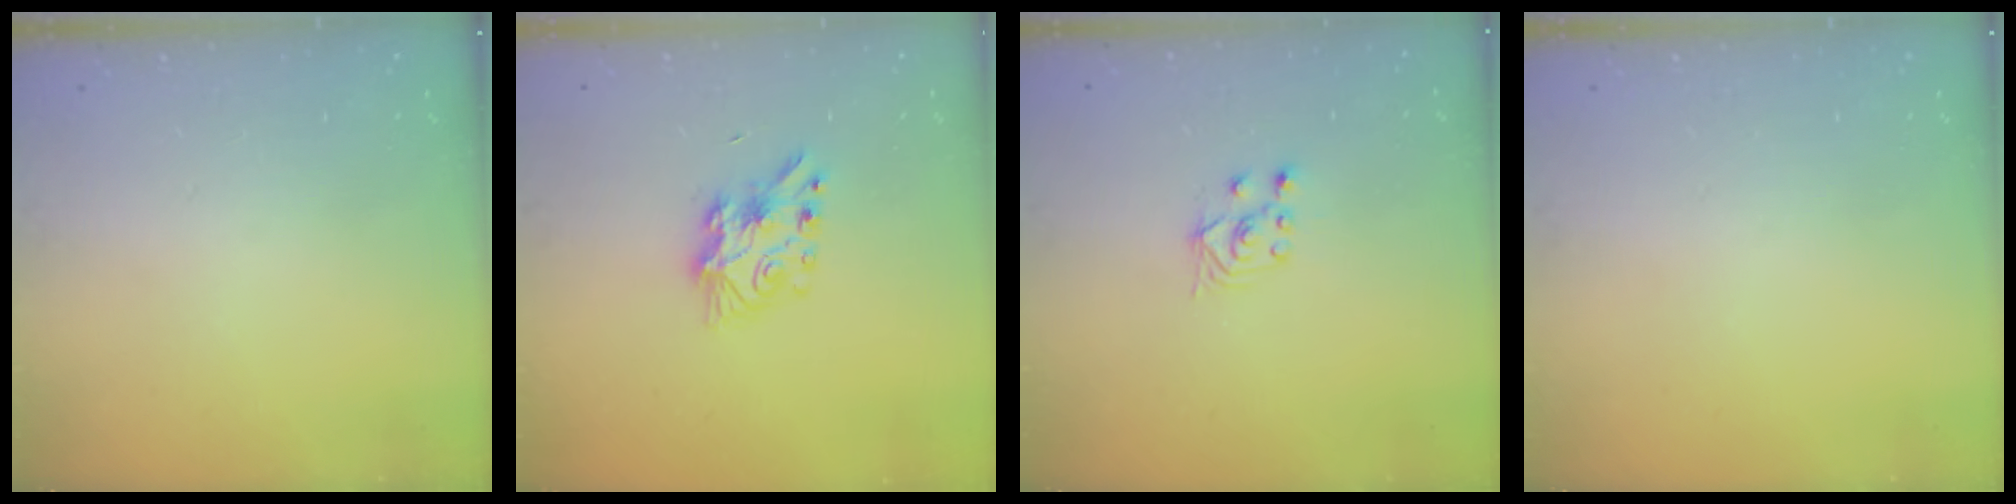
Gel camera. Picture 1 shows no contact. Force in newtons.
{"total": 7.2, "press": 7.2, "slide": 0.2}
{"total": 3.0, "press": 2.8, "slide": 0.9}
{"total": 0.0}